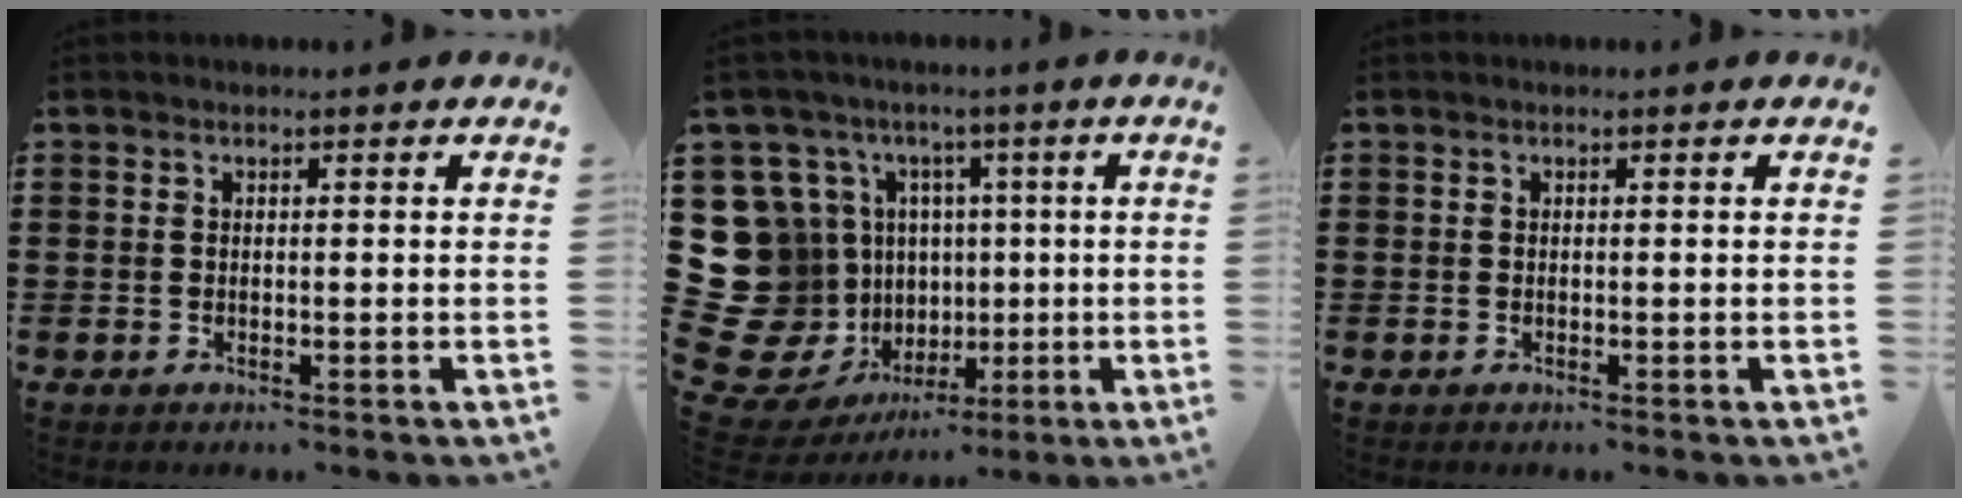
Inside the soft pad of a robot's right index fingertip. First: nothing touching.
{"total": 16.9, "force": [0.1, 16.1, 5.1], "torque": [-0.163, -0.032, 0.051]}
{"total": 0.0}